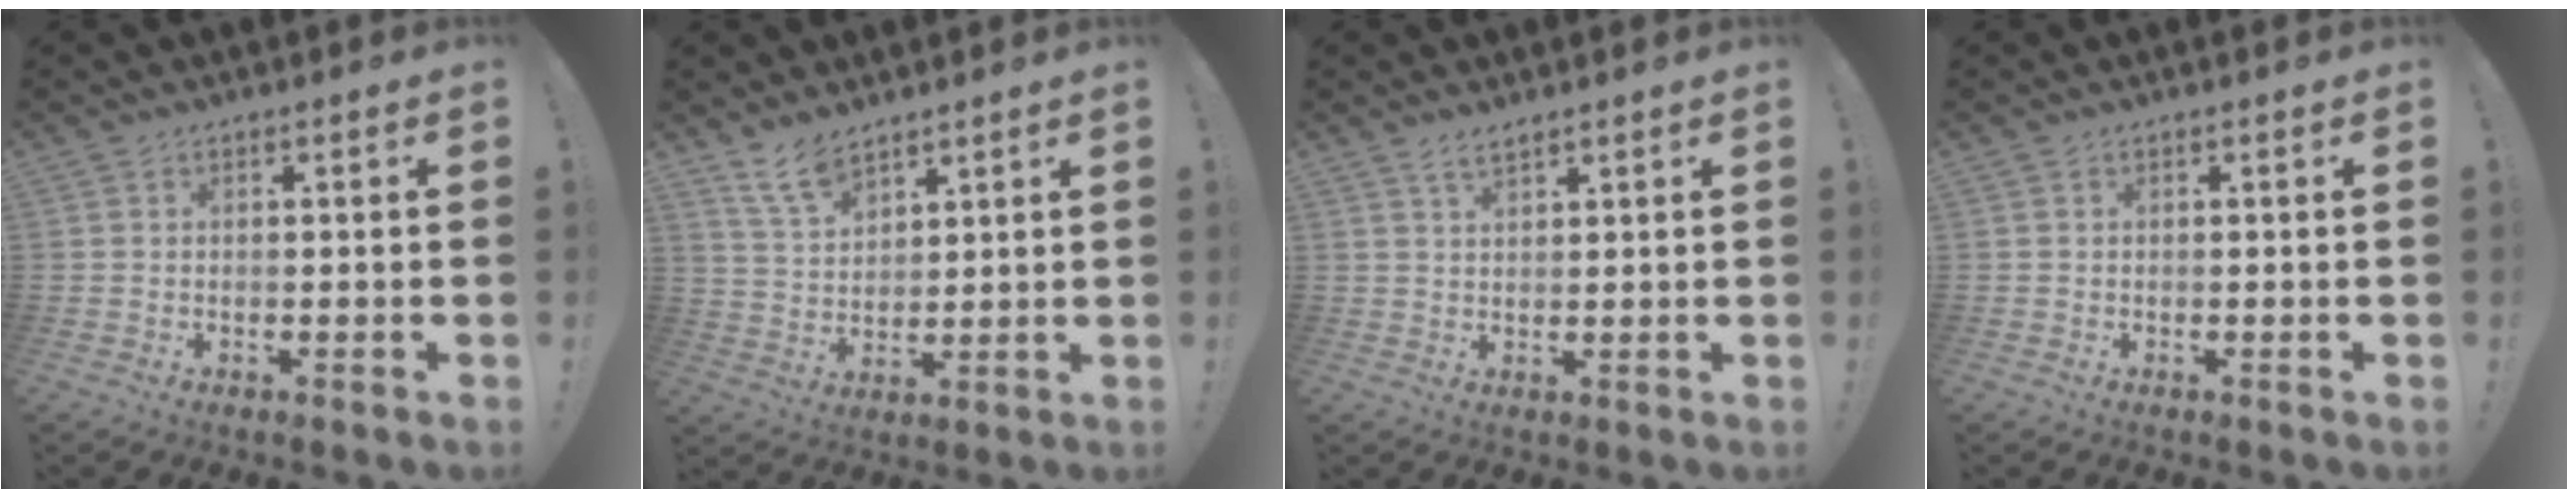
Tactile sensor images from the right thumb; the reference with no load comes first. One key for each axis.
{"total": 8.1, "fx": 6.7, "fy": 3.2, "fz": 3.2, "tx": -0.064, "ty": -0.041, "tz": 0.129}
{"total": 2.5, "fx": 2.2, "fy": 0.5, "fz": 1.2, "tx": -0.023, "ty": -0.013, "tz": 0.038}
{"total": 0.0}